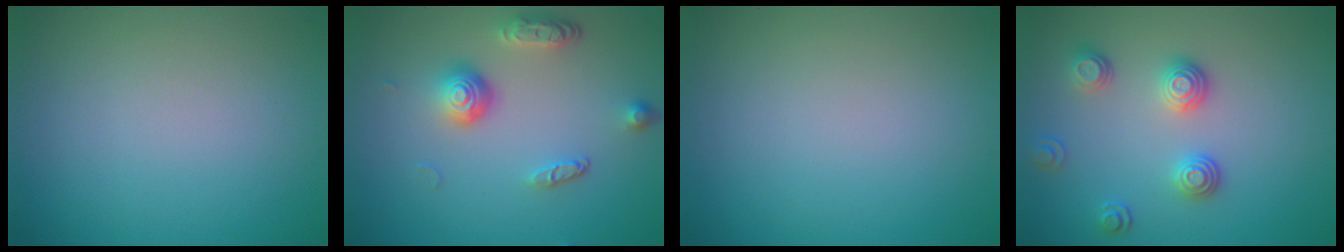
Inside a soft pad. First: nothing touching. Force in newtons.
{"total": 3.9, "press": 2.9, "slide": 2.7}
{"total": 0.0}
{"total": 2.9, "press": 2.5, "slide": 1.5}